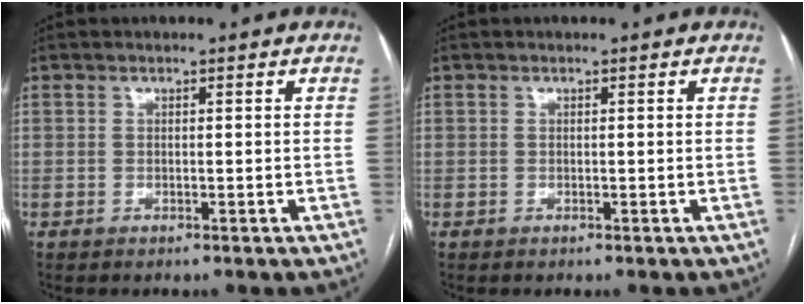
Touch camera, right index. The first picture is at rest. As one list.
[{"total": 0.0}]